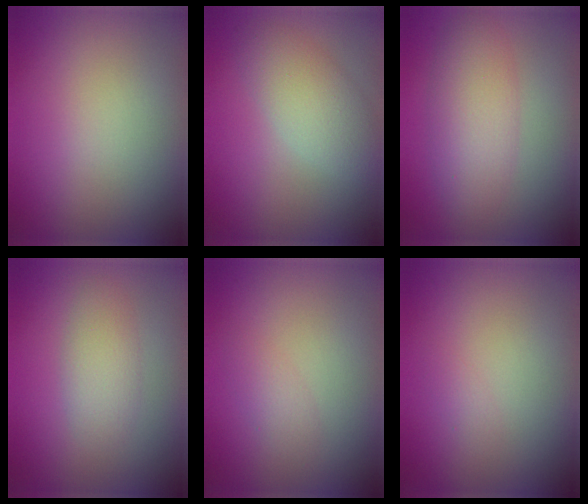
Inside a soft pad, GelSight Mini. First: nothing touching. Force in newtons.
{"total": 3.8, "press": 3.8, "slide": 0.3}
{"total": 4.0, "press": 4.0, "slide": 0.1}
{"total": 2.4, "press": 2.4, "slide": 0.0}
{"total": 1.2, "press": 1.2, "slide": 0.0}
{"total": 0.5, "press": 0.5, "slide": 0.0}